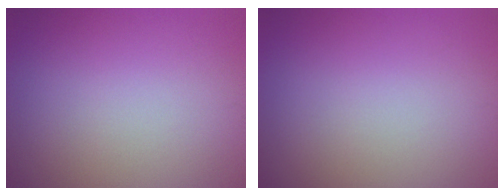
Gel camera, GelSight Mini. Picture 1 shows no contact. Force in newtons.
{"total": 0.0}